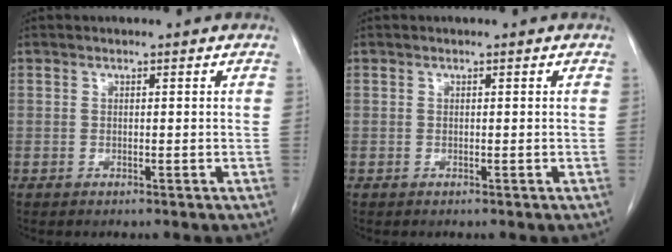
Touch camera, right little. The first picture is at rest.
{"total": 0.0}